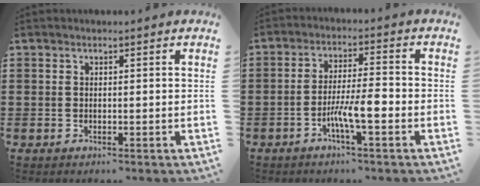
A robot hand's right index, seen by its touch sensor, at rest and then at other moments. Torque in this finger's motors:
{"motor_torque": [0.96, 1.14, 0.15, 0.04]}